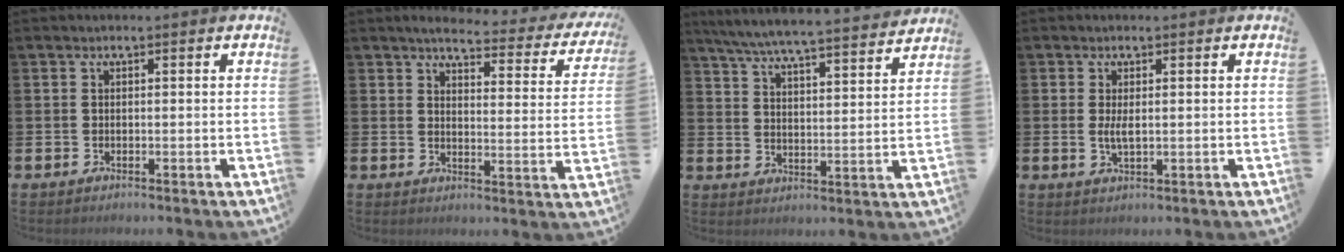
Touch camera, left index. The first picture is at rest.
{"total": 3.8, "force": [3.3, 1.1, 1.7], "torque": [-0.037, -0.029, 0.046]}
{"total": 6.7, "force": [6.4, 0.1, 2.1], "torque": [-0.065, -0.049, 0.110]}
{"total": 2.1, "force": [0.2, 0.7, 2.0], "torque": [-0.038, 0.001, 0.003]}